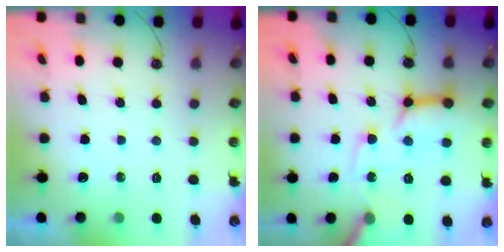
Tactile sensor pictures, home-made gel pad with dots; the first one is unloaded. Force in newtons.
{"total": 16.7, "press": 16.5, "slide": 2.1}